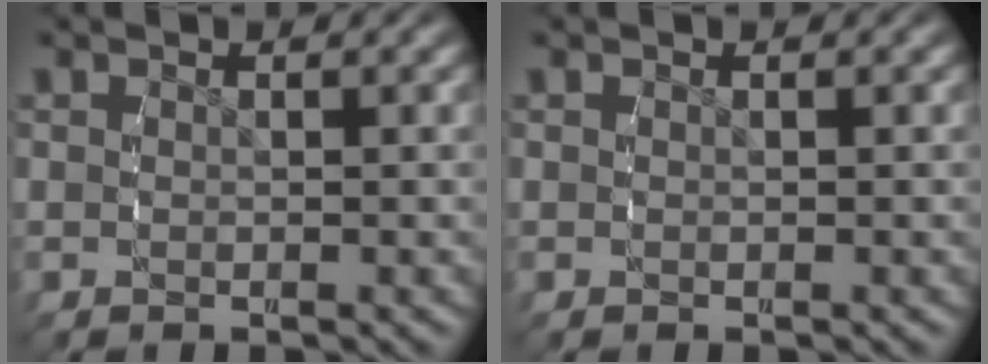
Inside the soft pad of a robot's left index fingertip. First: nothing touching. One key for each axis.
{"total": 0.0}